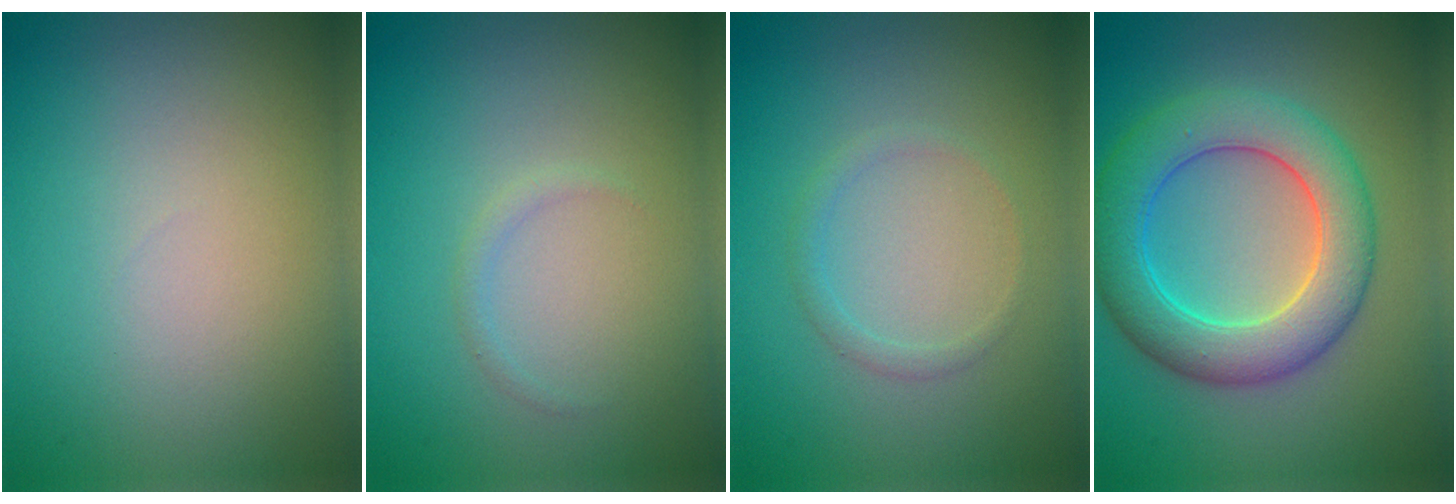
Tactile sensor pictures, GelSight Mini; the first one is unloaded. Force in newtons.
{"total": 0.7, "press": 0.7, "slide": 0.1}
{"total": 1.1, "press": 1.1, "slide": 0.1}
{"total": 7.4, "press": 7.4, "slide": 0.3}